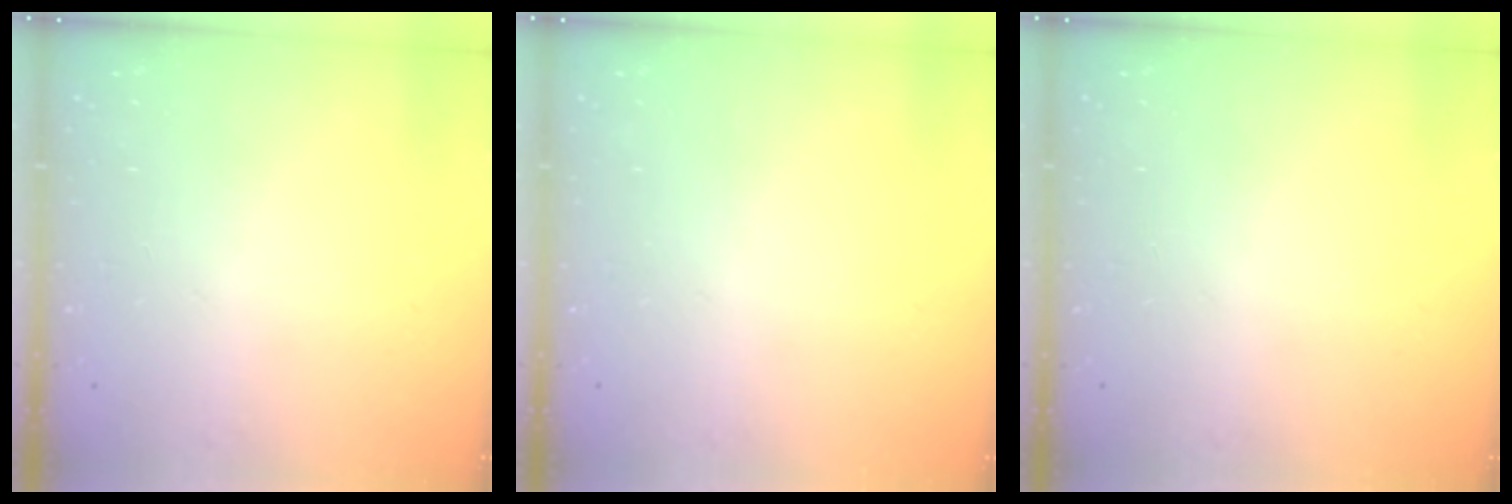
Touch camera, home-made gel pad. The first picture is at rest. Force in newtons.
{"total": 0.0}
{"total": 0.0}